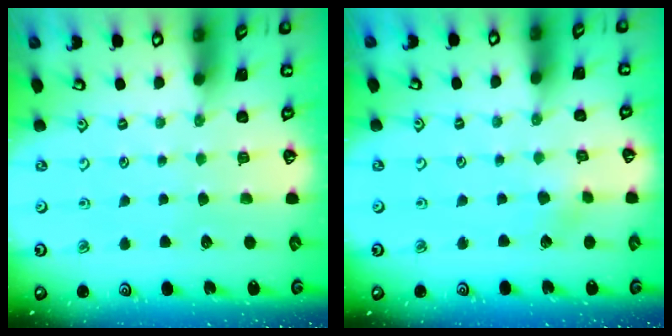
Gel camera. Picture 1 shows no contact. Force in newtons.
{"total": 2.5, "press": 2.5, "slide": 0.2}